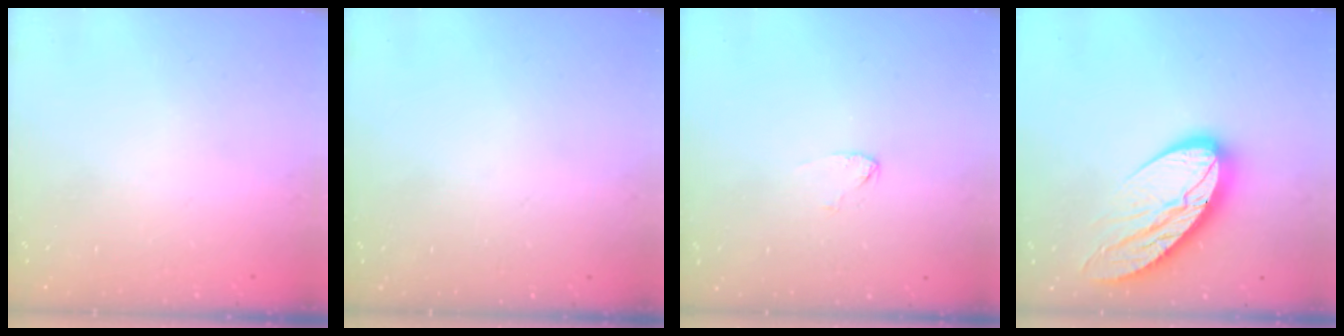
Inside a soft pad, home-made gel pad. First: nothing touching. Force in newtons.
{"total": 0.0}
{"total": 2.6, "press": 2.6, "slide": 0.1}
{"total": 14.1, "press": 14.1, "slide": 1.0}